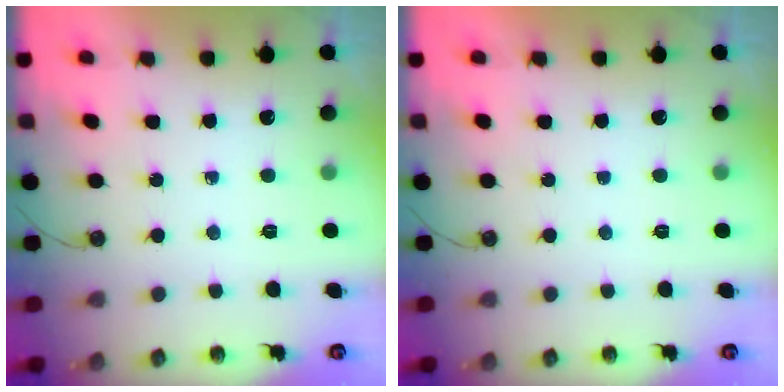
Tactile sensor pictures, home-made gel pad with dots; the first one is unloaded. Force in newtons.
{"total": 0.0}